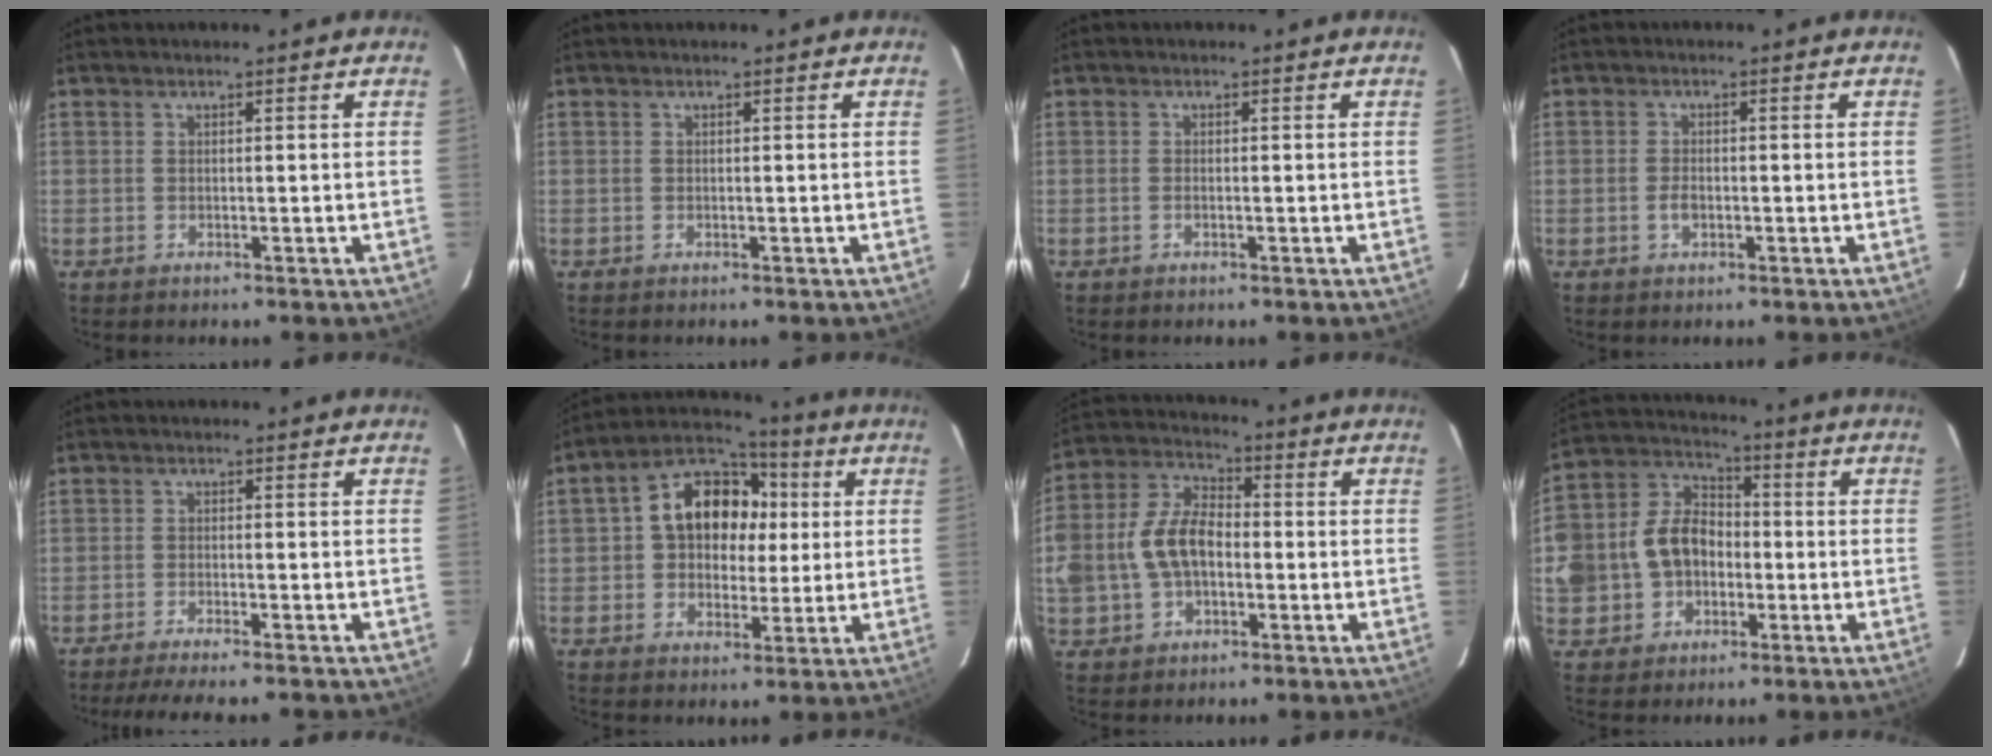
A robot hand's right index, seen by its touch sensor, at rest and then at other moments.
{"total": 0.0}
{"total": 0.7, "force": [-0.3, 0.3, 0.5], "torque": [-0.011, 0.001, -0.006]}
{"total": 2.1, "force": [-0.7, 1.3, 1.5], "torque": [-0.030, 0.002, -0.012]}
{"total": 8.0, "force": [-7.0, 0.3, 3.9], "torque": [-0.082, -0.019, -0.112]}
{"total": 12.5, "force": [2.1, 9.8, 7.5], "torque": [-0.150, 0.044, 0.033]}
{"total": 13.2, "force": [-1.6, 9.0, 9.6], "torque": [-0.218, 0.025, -0.029]}
{"total": 14.9, "force": [-1.7, 12.9, 7.2], "torque": [-0.193, 0.049, -0.020]}